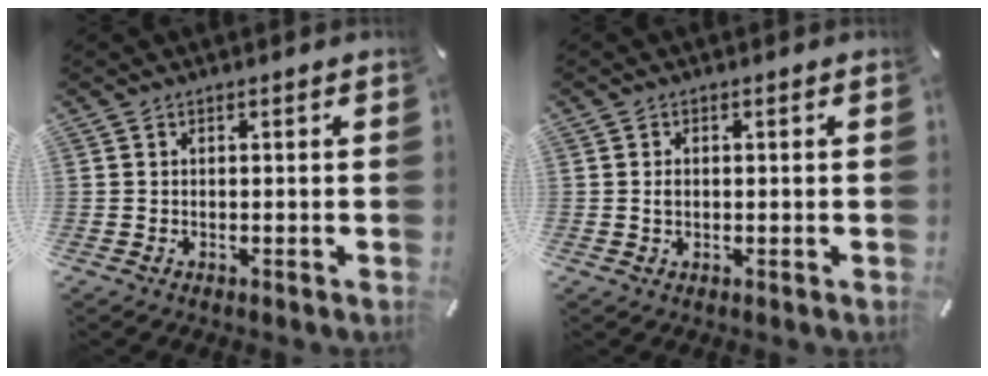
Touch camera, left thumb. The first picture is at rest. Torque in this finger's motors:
{"motor_torque": [-0.09, -0.04, 0.06, 0.16, -0.02]}